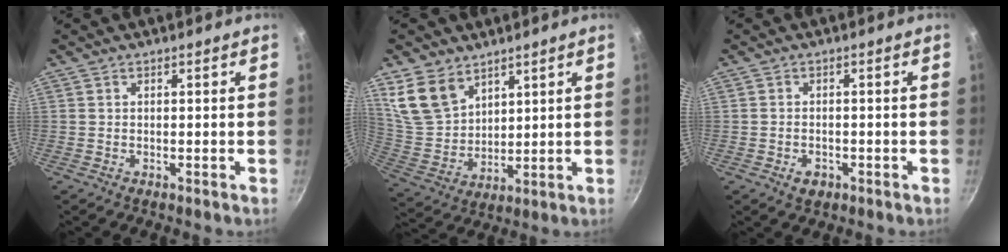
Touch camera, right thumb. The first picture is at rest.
{"total": 11.4, "force": [7.1, 7.3, 5.1], "torque": [-0.076, -0.043, 0.151]}
{"total": 2.7, "force": [-1.2, 1.9, 1.5], "torque": [-0.022, 0.011, -0.015]}